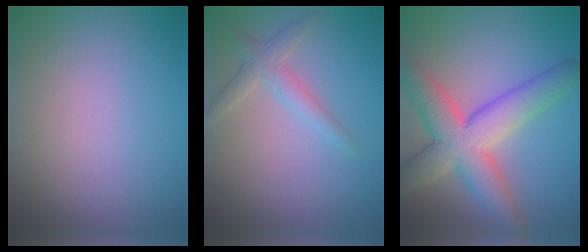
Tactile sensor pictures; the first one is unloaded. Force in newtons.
{"total": 2.2, "press": 2.2, "slide": 0.1}
{"total": 8.2, "press": 8.1, "slide": 0.4}